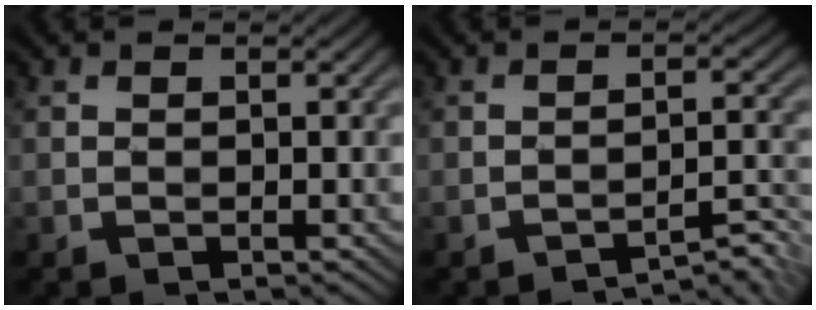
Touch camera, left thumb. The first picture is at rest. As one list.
[{"total": 3.7, "force": [-3.2, 0.2, 1.9], "torque": [-0.025, 0.017, -0.049]}]